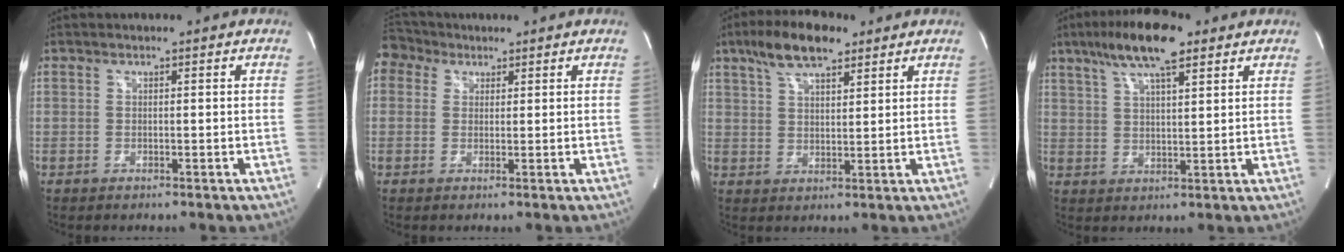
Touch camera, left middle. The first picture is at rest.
{"total": 4.3, "force": [2.8, 3.2, 0.6], "torque": [-0.019, 0.028, 0.055]}
{"total": 9.2, "force": [6.3, 3.2, 6.0], "torque": [-0.116, 0.018, 0.112]}
{"total": 11.0, "force": [7.1, 2.3, 8.1], "torque": [-0.151, 0.017, 0.123]}